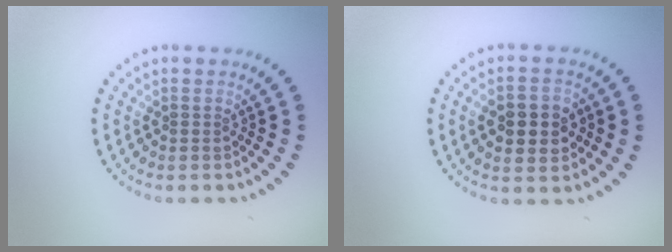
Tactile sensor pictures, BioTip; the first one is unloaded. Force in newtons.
{"total": 4.5, "press": 4.5, "slide": 0.2}